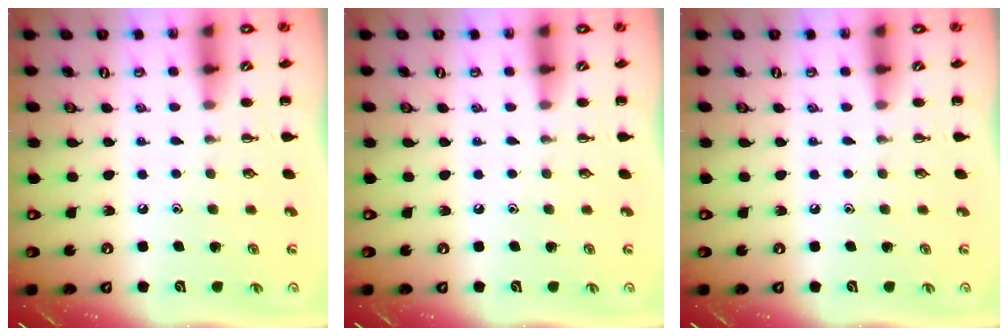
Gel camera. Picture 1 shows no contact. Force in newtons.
{"total": 0.0}
{"total": 0.0}